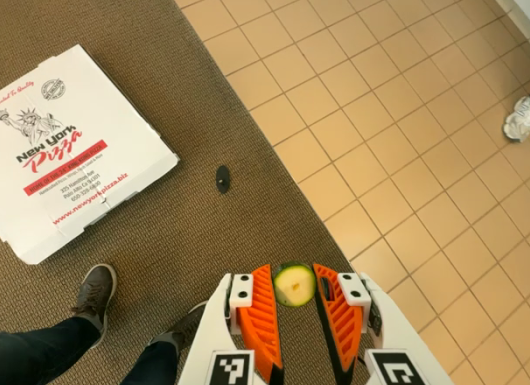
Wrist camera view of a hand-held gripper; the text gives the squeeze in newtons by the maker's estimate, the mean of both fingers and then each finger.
{"total": 6.6, "left": 6.2, "right": 7.0}